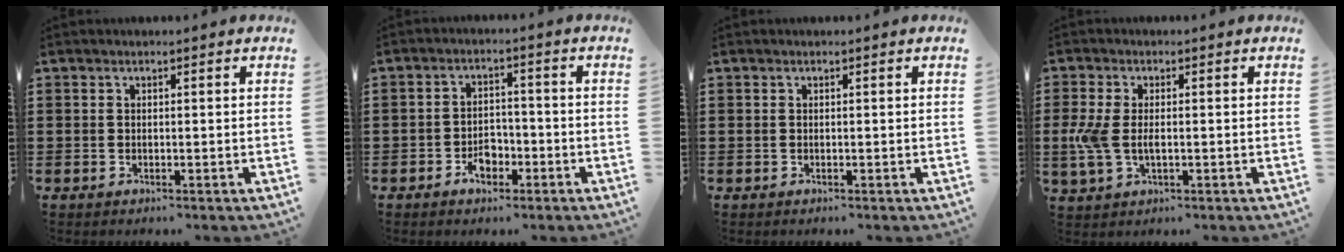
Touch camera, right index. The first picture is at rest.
{"total": 3.9, "force": [-2.1, 2.5, 2.2], "torque": [-0.040, 0.007, -0.040]}
{"total": 0.0}
{"total": 4.9, "force": [-0.3, 2.5, 4.2], "torque": [-0.114, -0.007, -0.015]}